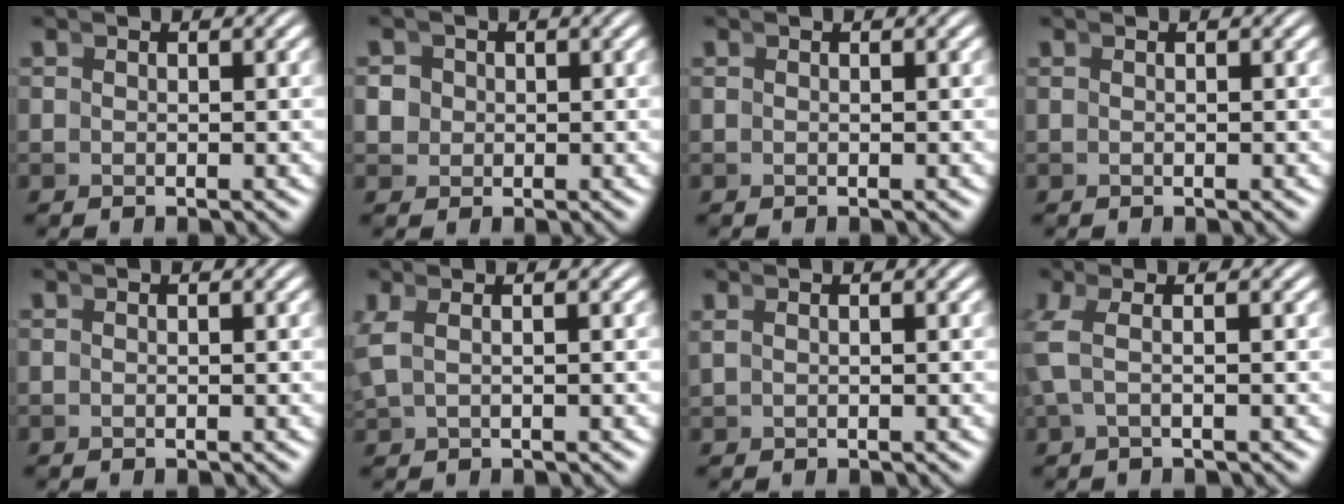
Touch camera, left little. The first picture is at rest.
{"total": 2.4, "force": [0.0, 2.3, 0.8], "torque": [-0.018, -0.004, 0.003]}
{"total": 0.0}
{"total": 0.0}
{"total": 0.0}
{"total": 1.8, "force": [0.6, 0.8, 1.5], "torque": [-0.036, 0.012, 0.013]}
{"total": 0.5, "force": [0.3, -0.3, 0.3], "torque": [-0.005, 0.009, 0.008]}
{"total": 2.2, "force": [0.2, 0.4, 2.1], "torque": [-0.048, 0.013, 0.002]}